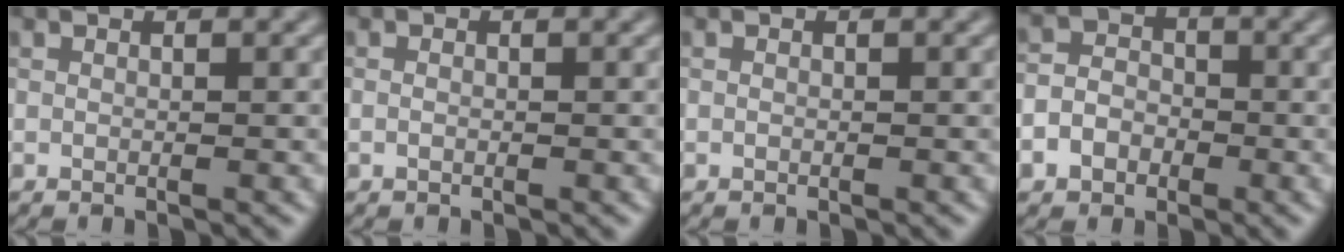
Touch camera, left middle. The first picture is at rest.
{"total": 0.5, "force": [-0.1, 0.4, 0.4], "torque": [-0.007, -0.001, -0.002]}
{"total": 0.0}
{"total": 3.5, "force": [-1.3, 2.9, 1.5], "torque": [-0.003, 0.002, -0.029]}